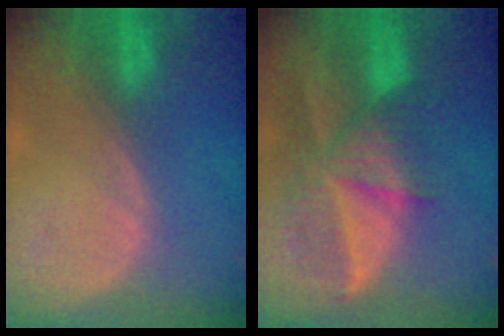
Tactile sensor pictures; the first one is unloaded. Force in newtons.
{"total": 9.8, "press": 8.6, "slide": 4.7}